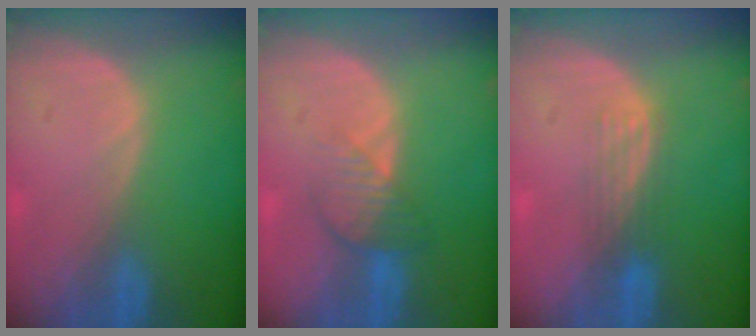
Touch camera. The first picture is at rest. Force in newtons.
{"total": 4.3, "press": 3.7, "slide": 2.1}
{"total": 2.9, "press": 2.7, "slide": 1.1}